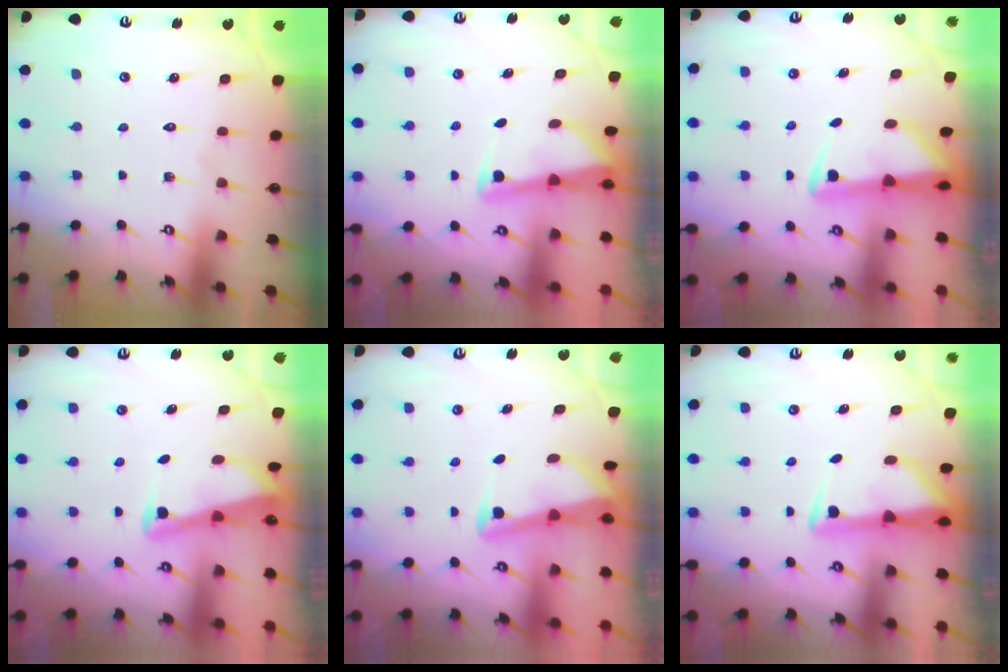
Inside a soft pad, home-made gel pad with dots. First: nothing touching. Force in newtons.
{"total": 3.1, "press": 3.1, "slide": 0.3}
{"total": 2.9, "press": 2.8, "slide": 0.4}
{"total": 2.7, "press": 2.7, "slide": 0.3}
{"total": 3.0, "press": 3.0, "slide": 0.5}
{"total": 3.0, "press": 2.9, "slide": 0.5}